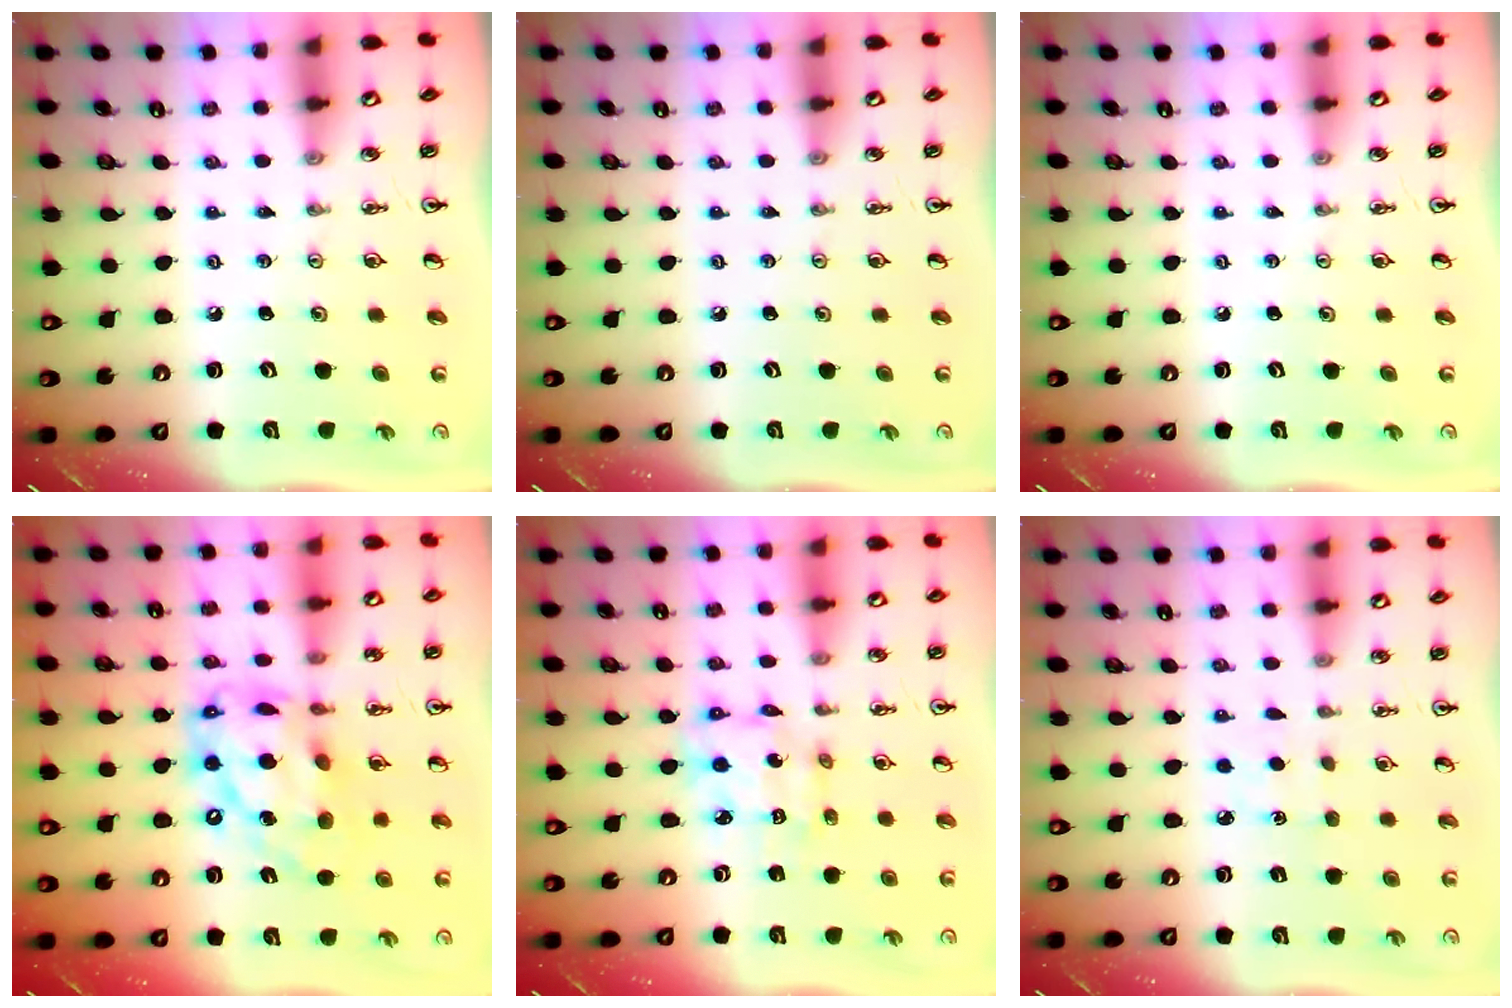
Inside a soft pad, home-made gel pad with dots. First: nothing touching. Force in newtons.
{"total": 0.0}
{"total": 0.0}
{"total": 17.8, "press": 17.7, "slide": 1.6}
{"total": 9.4, "press": 9.3, "slide": 0.7}
{"total": 2.4, "press": 2.4, "slide": 0.3}